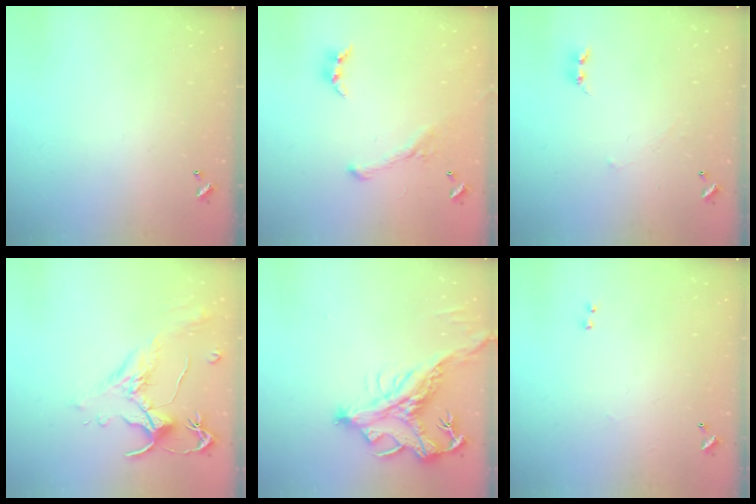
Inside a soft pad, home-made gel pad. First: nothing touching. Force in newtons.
{"total": 1.4, "press": 0.6, "slide": 1.2}
{"total": 1.7, "press": 1.6, "slide": 0.4}
{"total": 1.8, "press": 1.2, "slide": 1.3}
{"total": 4.6, "press": 4.4, "slide": 1.4}
{"total": 2.3, "press": 2.2, "slide": 0.8}